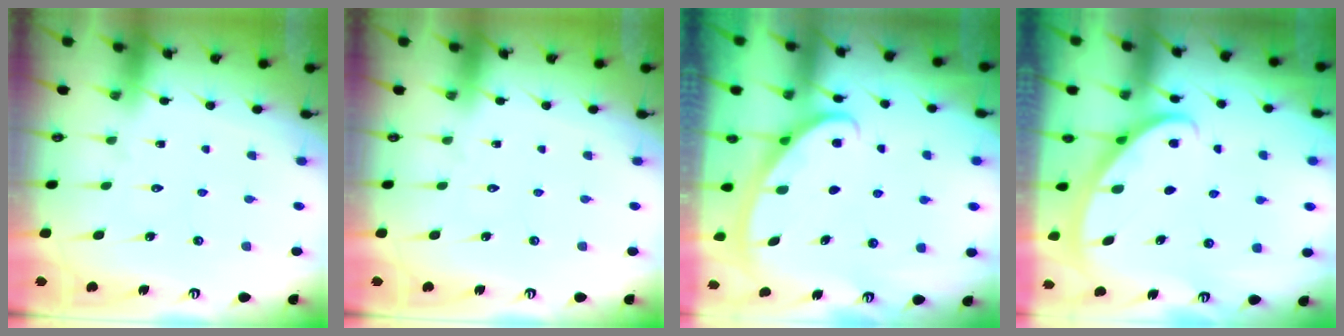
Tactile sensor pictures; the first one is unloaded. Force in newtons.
{"total": 0.0}
{"total": 3.0, "press": 3.0, "slide": 0.4}
{"total": 3.0, "press": 3.0, "slide": 0.1}